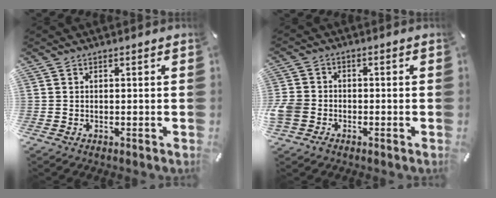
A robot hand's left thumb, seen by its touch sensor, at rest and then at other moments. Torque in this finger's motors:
{"motor_torque": [2.00, 2.78, 1.22, -0.24, 0.93]}